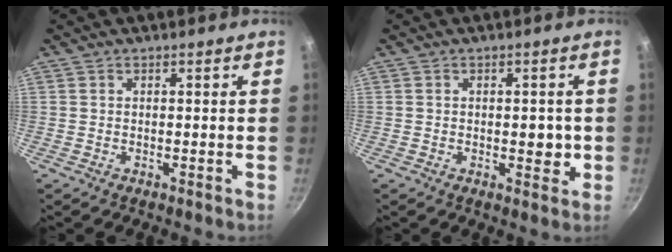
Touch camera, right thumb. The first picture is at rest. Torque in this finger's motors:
{"motor_torque": [0.66, 0.45, 0.51, 0.19, 0.14]}